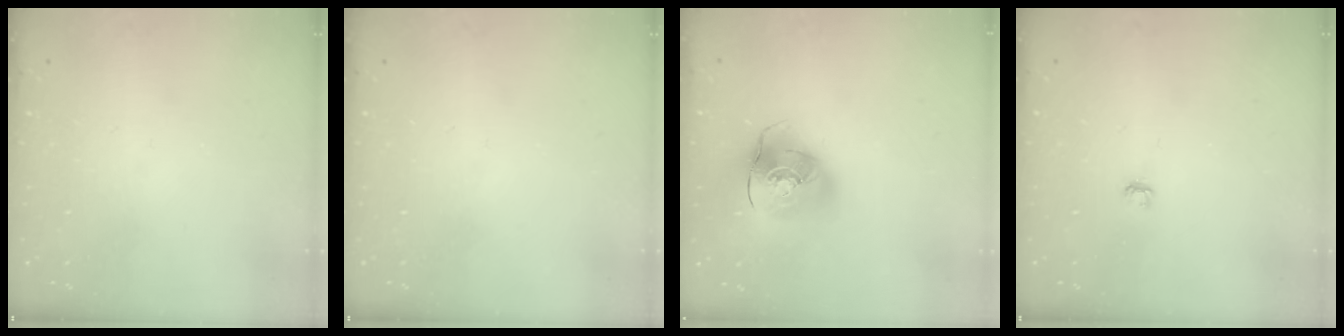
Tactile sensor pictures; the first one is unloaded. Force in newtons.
{"total": 0.0}
{"total": 14.3, "press": 14.1, "slide": 2.3}
{"total": 2.8, "press": 2.8, "slide": 0.3}